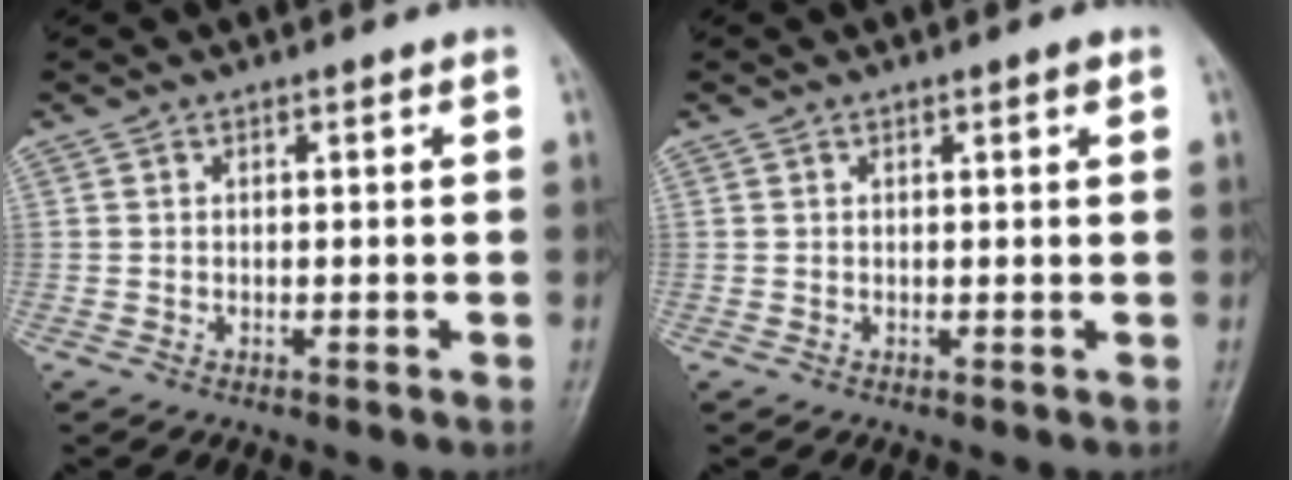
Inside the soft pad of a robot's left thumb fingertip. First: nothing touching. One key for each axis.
{"total": 1.0, "fx": 0.5, "fy": 0.2, "fz": 0.8, "tx": -0.013, "ty": -0.001, "tz": 0.007}